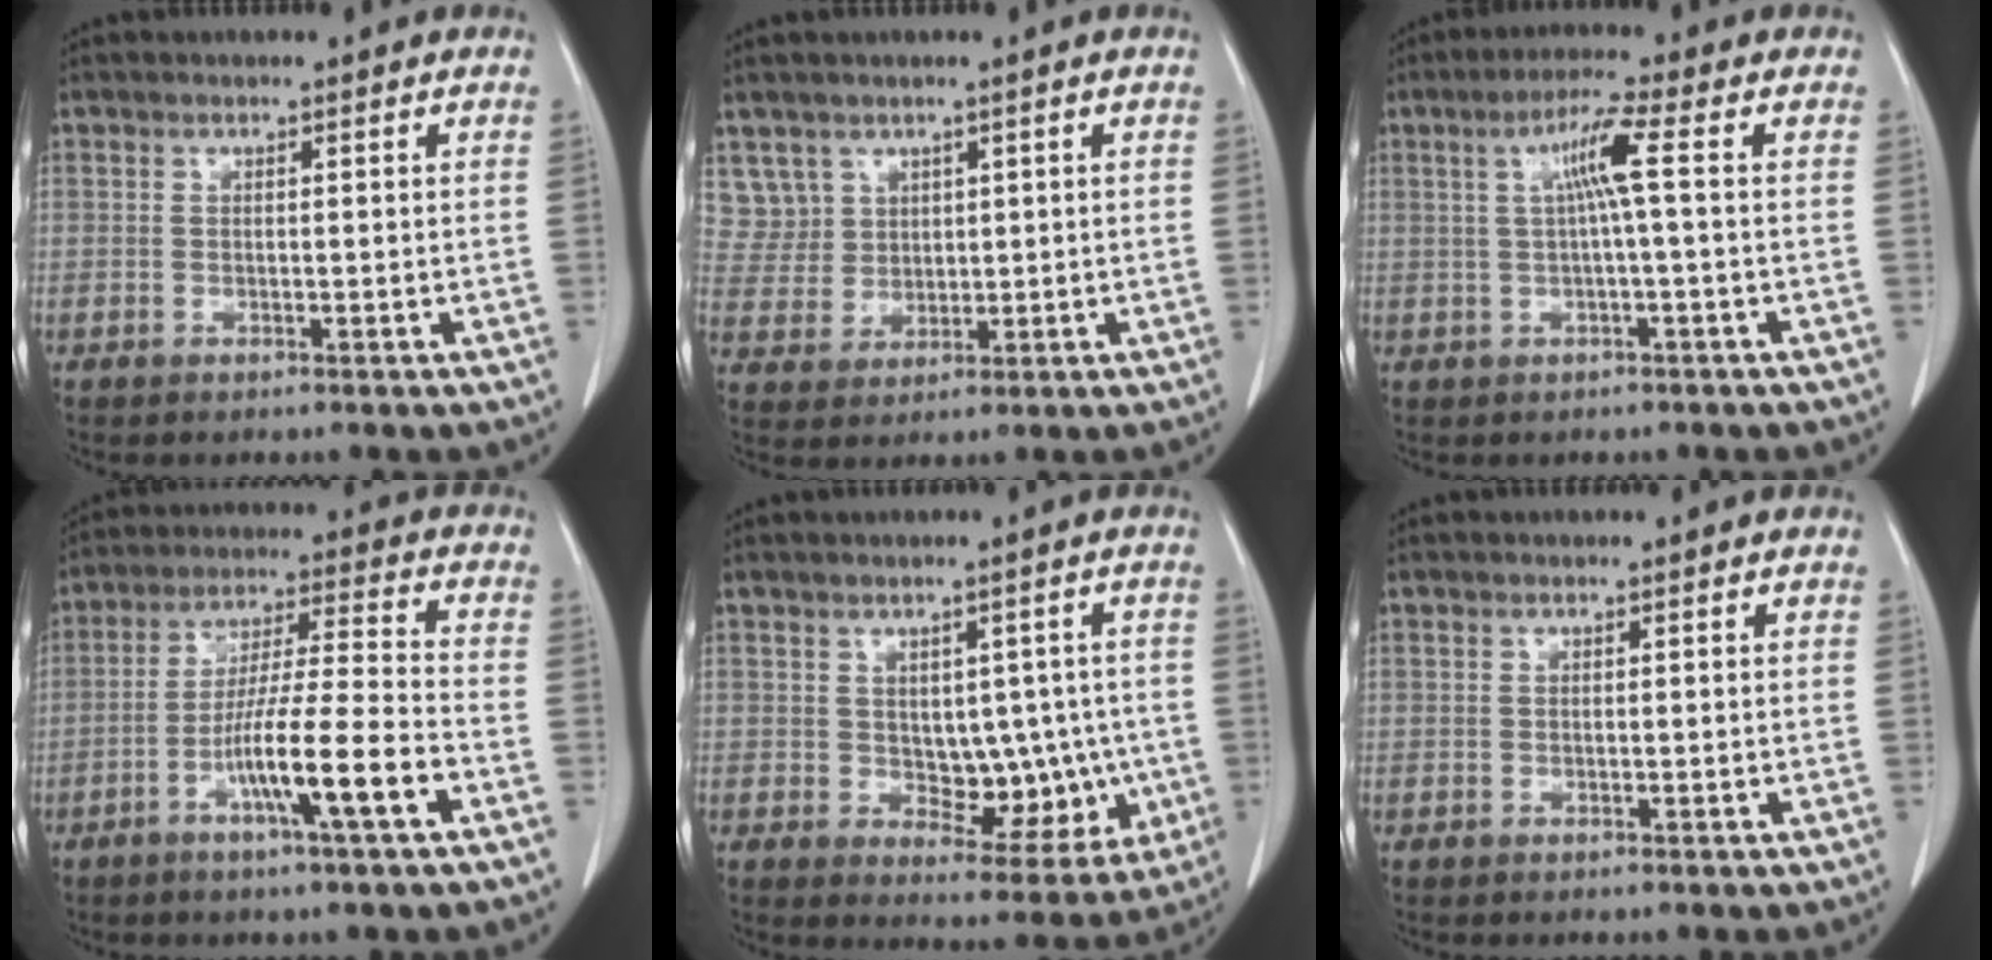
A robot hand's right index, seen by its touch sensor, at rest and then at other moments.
{"total": 5.8, "force": [3.3, 4.8, -0.2], "torque": [0.010, 0.009, 0.075]}
{"total": 5.3, "force": [0.8, -0.6, 5.2], "torque": [-0.095, 0.013, 0.018]}
{"total": 12.3, "force": [-5.2, -0.1, 11.1], "torque": [-0.200, -0.001, -0.094]}
{"total": 9.0, "force": [-0.5, 5.5, 7.1], "torque": [-0.069, 0.011, 0.011]}
{"total": 0.0}